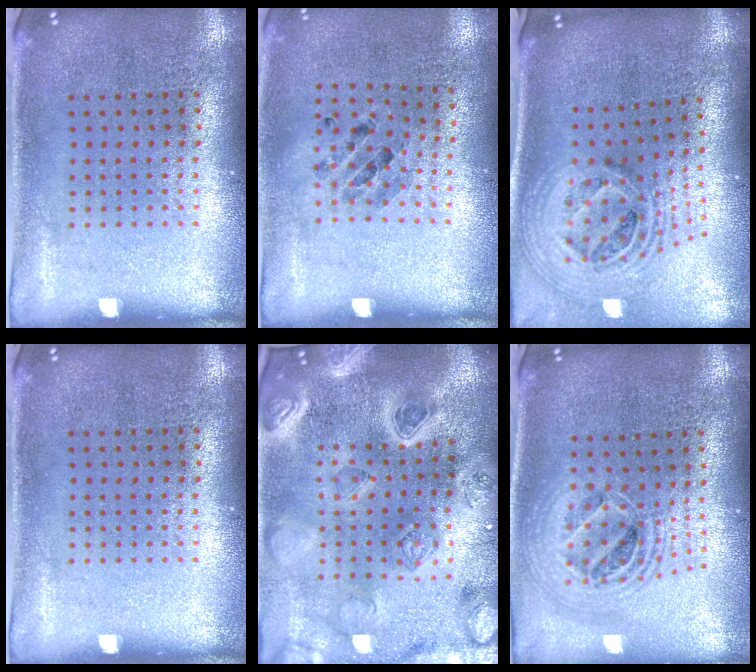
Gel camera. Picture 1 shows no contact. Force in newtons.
{"total": 0.9, "press": 0.8, "slide": 0.2}
{"total": 2.5, "press": 1.8, "slide": 1.7}
{"total": 0.0}
{"total": 5.1, "press": 4.3, "slide": 2.8}
{"total": 2.1, "press": 1.7, "slide": 1.3}